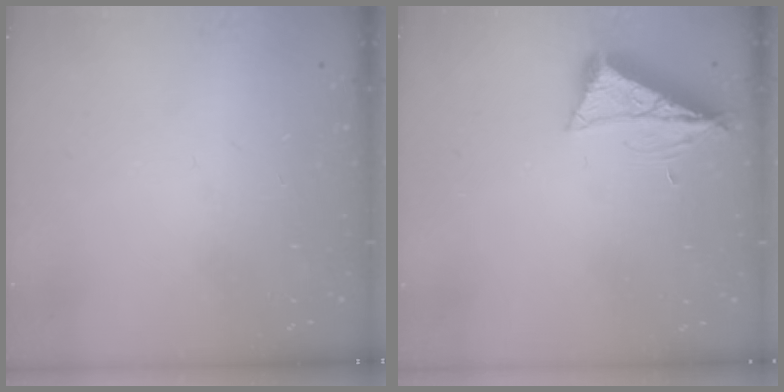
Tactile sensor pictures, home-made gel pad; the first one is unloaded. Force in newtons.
{"total": 7.7, "press": 7.6, "slide": 0.8}